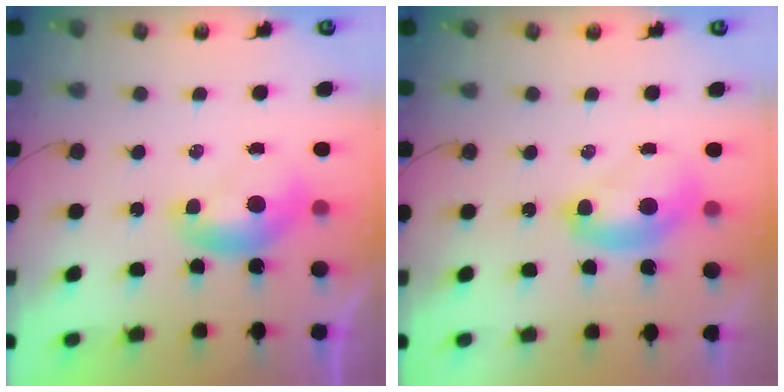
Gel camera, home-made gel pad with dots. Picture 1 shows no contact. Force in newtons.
{"total": 2.5, "press": 2.5, "slide": 0.1}